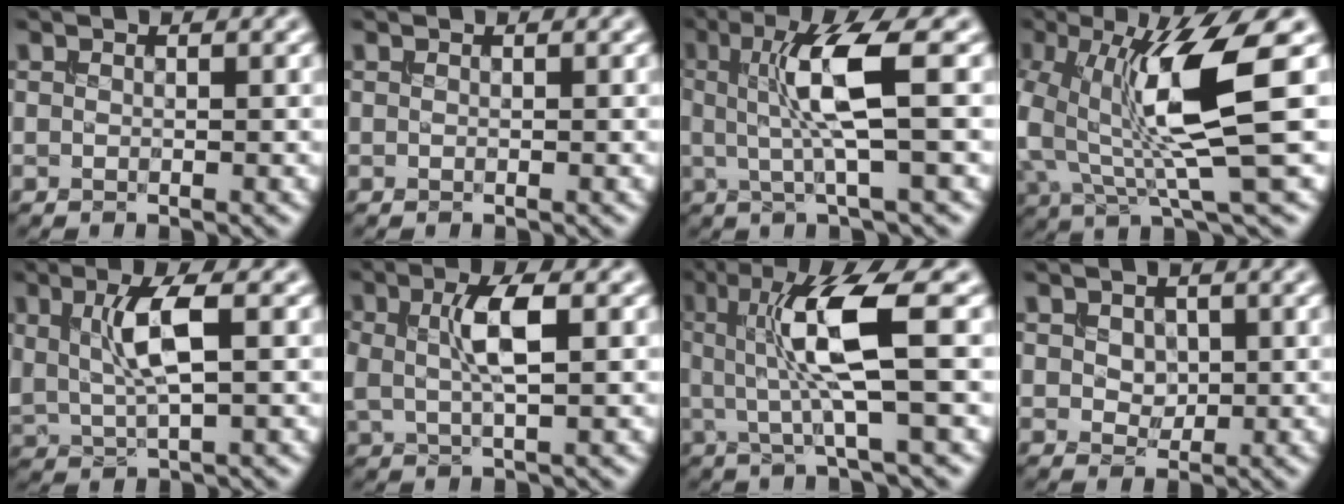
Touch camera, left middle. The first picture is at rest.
{"total": 0.0}
{"total": 5.8, "force": [0.7, 0.8, 5.7], "torque": [-0.114, 0.001, 0.014]}
{"total": 9.6, "force": [1.1, 1.9, 9.3], "torque": [-0.174, -0.004, 0.023]}
{"total": 4.8, "force": [1.1, 1.8, 4.3], "torque": [-0.095, 0.003, 0.023]}
{"total": 4.0, "force": [0.9, 1.4, 3.7], "torque": [-0.080, 0.007, 0.016]}
{"total": 7.4, "force": [0.9, 1.3, 7.2], "torque": [-0.135, -0.003, 0.016]}
{"total": 1.8, "force": [0.4, 1.4, 1.1], "torque": [-0.022, -0.001, 0.008]}